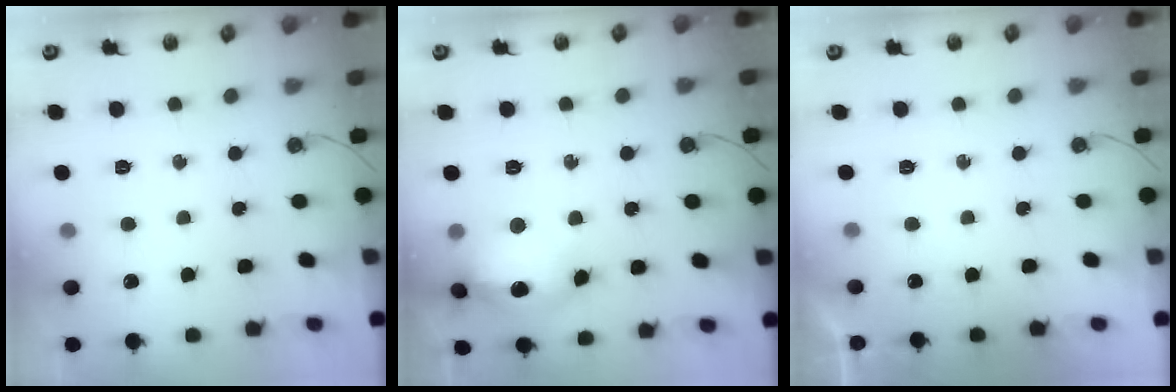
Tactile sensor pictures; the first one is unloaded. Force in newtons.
{"total": 16.8, "press": 16.7, "slide": 1.4}
{"total": 0.0}